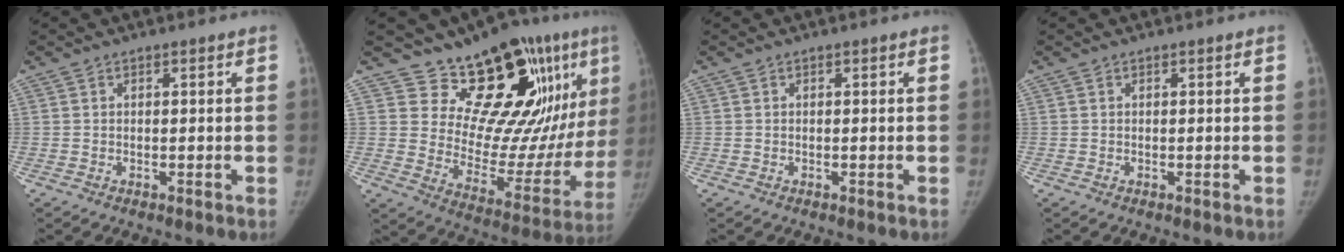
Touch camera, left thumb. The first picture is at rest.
{"total": 23.6, "force": [13.7, 9.9, 16.4], "torque": [-0.171, -0.087, 0.218]}
{"total": 0.0}
{"total": 0.0}